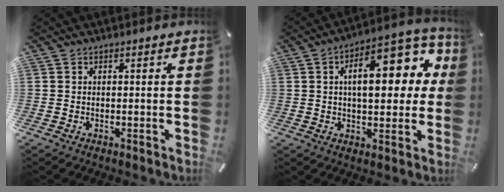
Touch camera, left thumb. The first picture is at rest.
{"total": 17.8, "force": [4.6, 8.7, 14.8], "torque": [-0.207, -0.013, 0.072]}